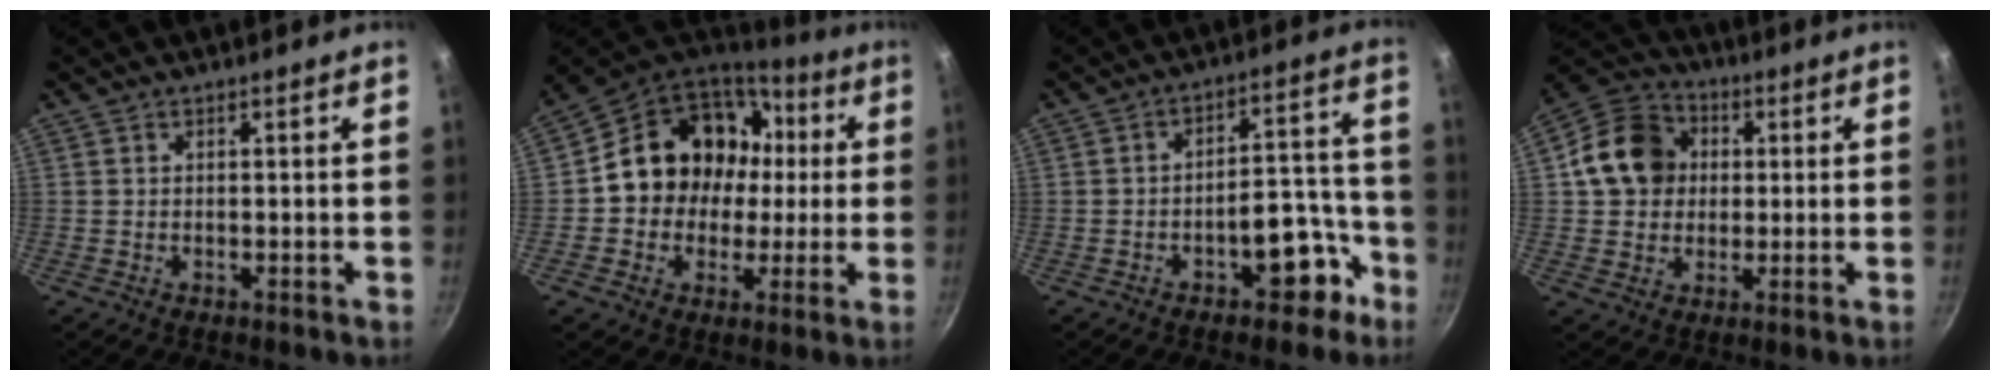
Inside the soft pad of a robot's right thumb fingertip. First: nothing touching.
{"total": 19.0, "force": [2.1, 16.0, 10.0], "torque": [-0.136, 0.043, 0.033]}
{"total": 10.3, "force": [-5.3, 5.4, 7.1], "torque": [-0.044, 0.071, -0.060]}
{"total": 12.6, "force": [1.8, 10.7, 6.3], "torque": [-0.084, 0.020, 0.017]}